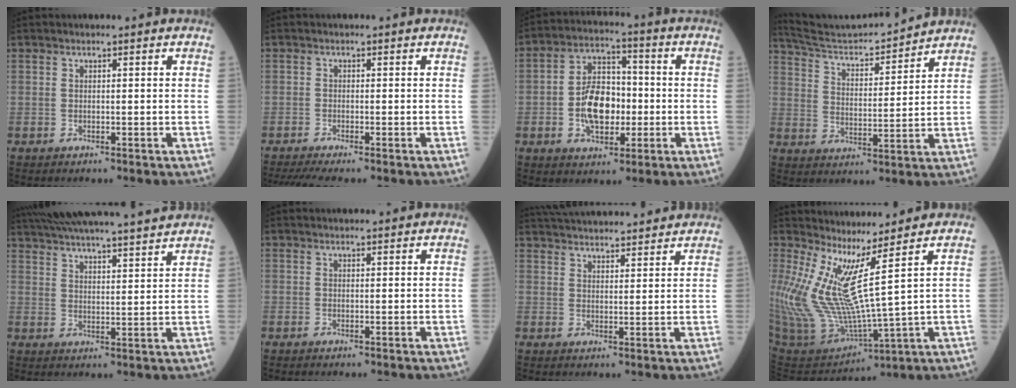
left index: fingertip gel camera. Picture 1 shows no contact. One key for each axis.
{"total": 3.8, "fx": -3.3, "fy": -0.2, "fz": 1.9, "tx": -0.031, "ty": -0.009, "tz": -0.058}
{"total": 9.6, "fx": -1.8, "fy": 5.4, "fz": 7.7, "tx": -0.152, "ty": 0.020, "tz": -0.022}
{"total": 15.1, "fx": 14.4, "fy": 0.2, "fz": 4.4, "tx": -0.088, "ty": 0.007, "tz": 0.237}
{"total": 20.9, "fx": 19.1, "fy": 0.7, "fz": 8.5, "tx": -0.148, "ty": 0.008, "tz": 0.276}
{"total": 1.7, "fx": 1.7, "fy": 0.0, "fz": 0.4, "tx": -0.009, "ty": 0.013, "tz": 0.024}
{"total": 16.3, "fx": 15.4, "fy": 2.1, "fz": 5.0, "tx": -0.083, "ty": 0.038, "tz": 0.224}
{"total": 11.4, "fx": 5.5, "fy": -0.7, "fz": 9.9, "tx": -0.218, "ty": -0.030, "tz": 0.128}